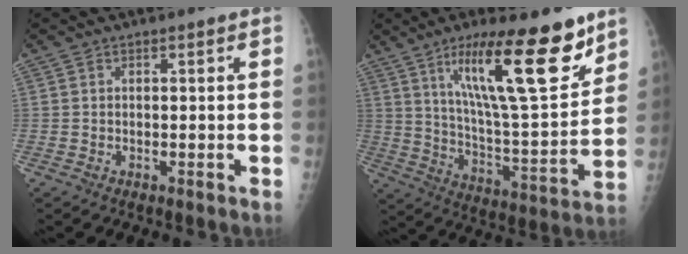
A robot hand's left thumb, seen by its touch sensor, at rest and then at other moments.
{"total": 22.6, "force": [13.1, 5.4, 17.5], "torque": [-0.251, -0.068, 0.224]}